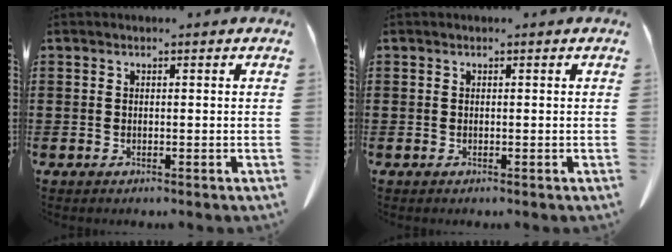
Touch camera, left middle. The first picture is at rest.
{"total": 0.0}